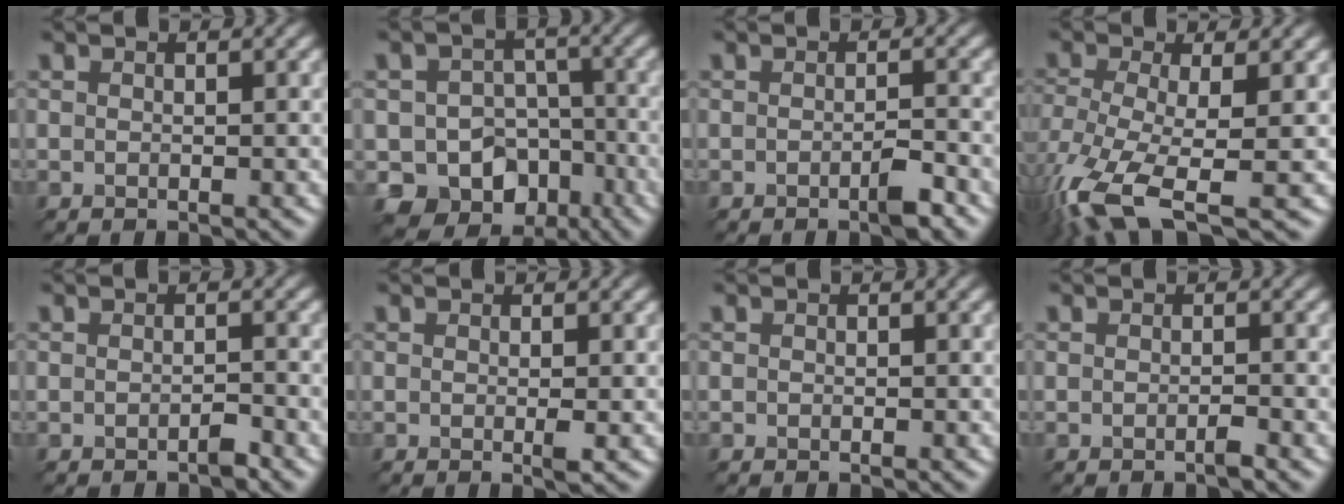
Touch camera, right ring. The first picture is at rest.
{"total": 9.7, "force": [-5.8, 7.6, 1.8], "torque": [-0.018, -0.020, -0.077]}
{"total": 1.8, "force": [-1.6, -0.4, 0.9], "torque": [-0.027, 0.003, -0.015]}
{"total": 8.2, "force": [-5.0, 2.4, 6.0], "torque": [-0.154, -0.011, -0.080]}
{"total": 1.5, "force": [-1.4, -0.6, -0.2], "torque": [-0.009, 0.002, -0.011]}
{"total": 0.8, "force": [-0.3, -0.2, 0.7], "torque": [-0.026, -0.001, 0.007]}
{"total": 0.8, "force": [-0.4, -0.5, -0.5], "torque": [-0.003, -0.002, 0.004]}
{"total": 1.2, "force": [-1.1, -0.6, -0.1], "torque": [-0.010, 0.001, -0.007]}